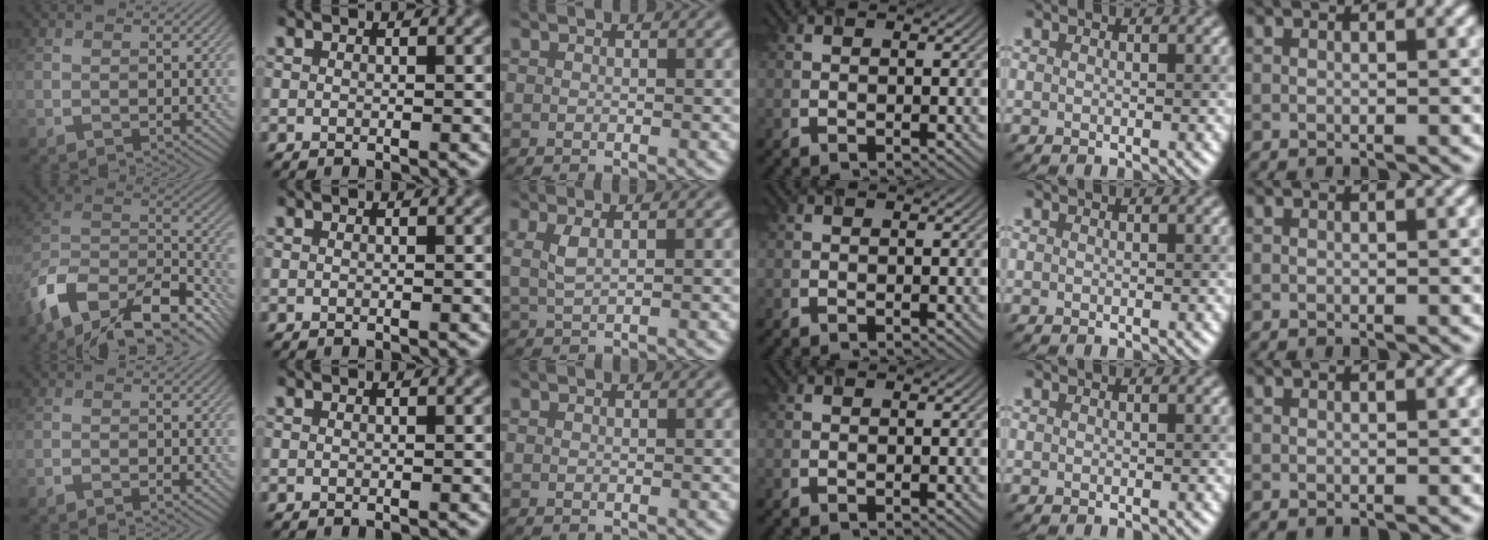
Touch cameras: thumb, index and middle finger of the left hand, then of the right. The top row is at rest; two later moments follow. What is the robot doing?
{"motion": "lift_and_place", "object": "timer"}